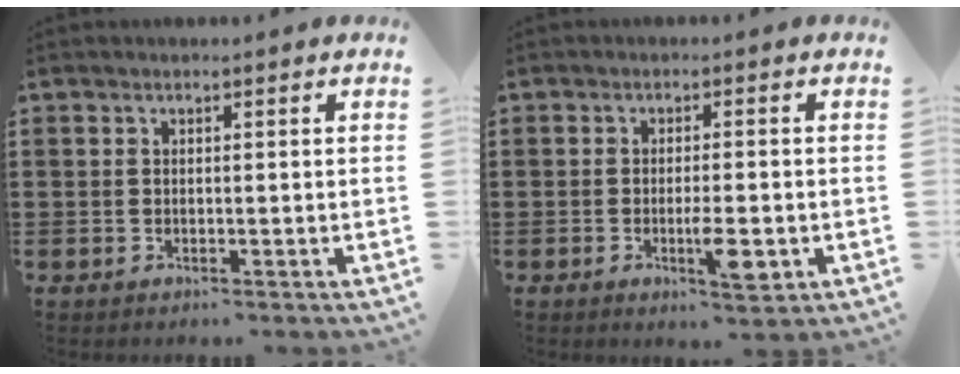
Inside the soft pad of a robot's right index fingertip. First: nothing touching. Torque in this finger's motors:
{"motor_torque": [1.55, 0.59, 0.50, 0.11]}